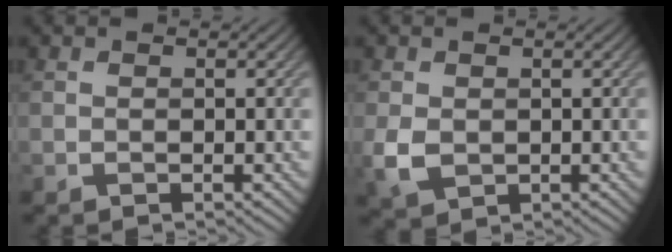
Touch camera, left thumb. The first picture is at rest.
{"total": 3.6, "force": [-0.2, 2.8, 2.3], "torque": [-0.061, -0.007, -0.001]}